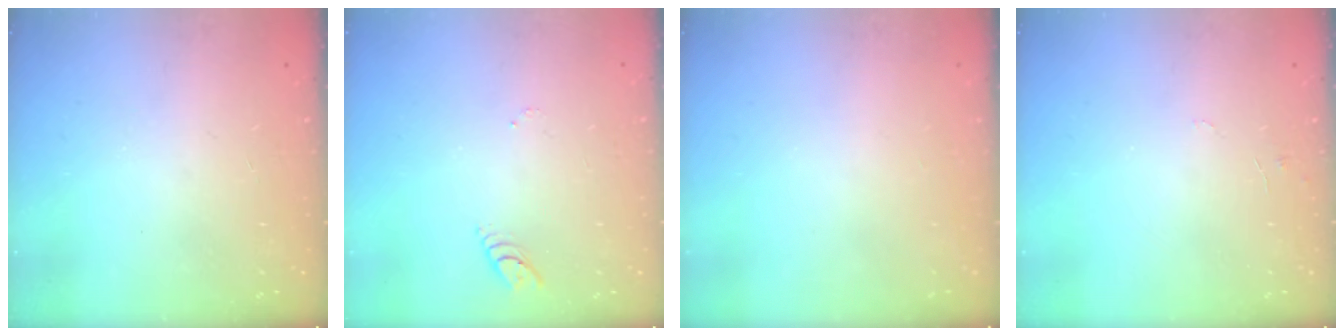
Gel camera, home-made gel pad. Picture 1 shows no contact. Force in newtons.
{"total": 3.0, "press": 3.0, "slide": 0.3}
{"total": 0.0}
{"total": 4.2, "press": 4.2, "slide": 0.4}